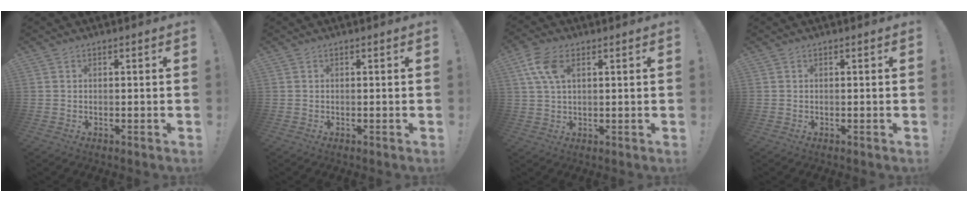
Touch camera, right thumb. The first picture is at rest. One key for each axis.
{"total": 0.0}
{"total": 8.3, "fx": 3.4, "fy": 4.6, "fz": 6.1, "tx": -0.129, "ty": -0.001, "tz": 0.064}
{"total": 0.0}